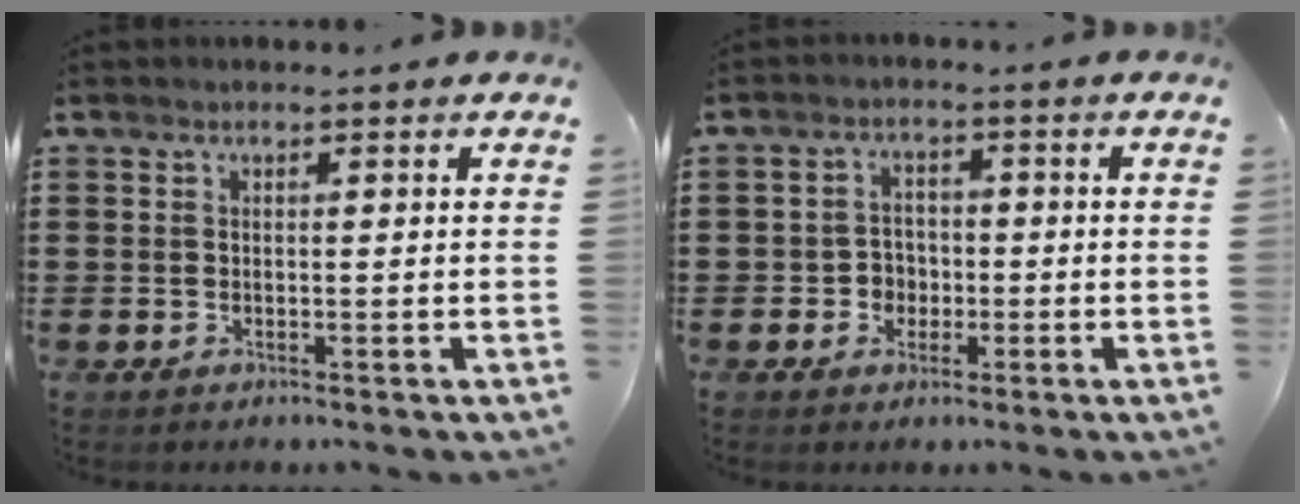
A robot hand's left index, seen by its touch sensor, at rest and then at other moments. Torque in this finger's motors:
{"motor_torque": [0.07, 0.06, 0.07, 0.01]}